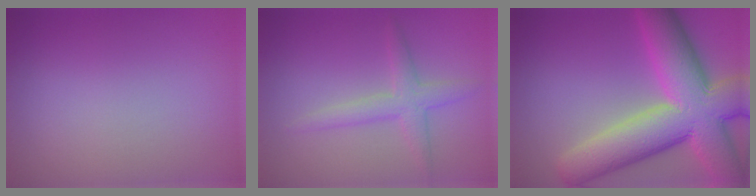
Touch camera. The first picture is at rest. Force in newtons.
{"total": 2.7, "press": 2.7, "slide": 0.0}
{"total": 12.8, "press": 12.8, "slide": 0.7}